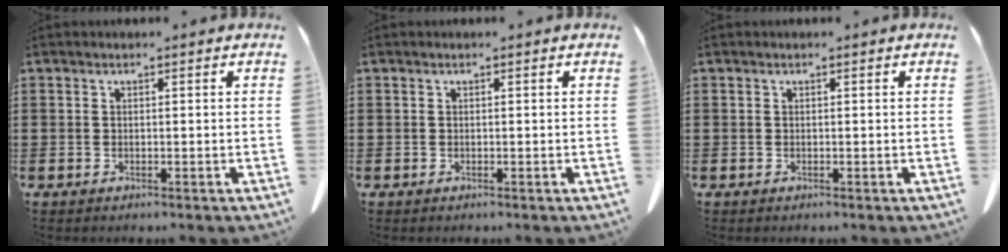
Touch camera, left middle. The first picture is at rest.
{"total": 0.0}
{"total": 0.0}